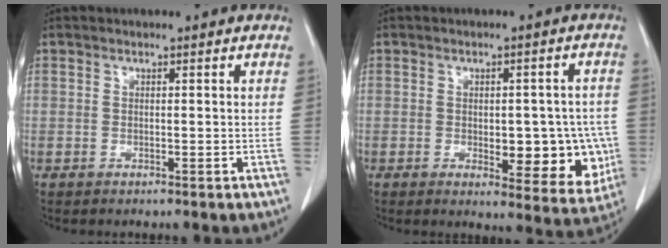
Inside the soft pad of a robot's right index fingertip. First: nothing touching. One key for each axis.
{"total": 11.7, "fx": -1.8, "fy": 5.3, "fz": 10.2, "tx": -0.113, "ty": 0.001, "tz": -0.007}